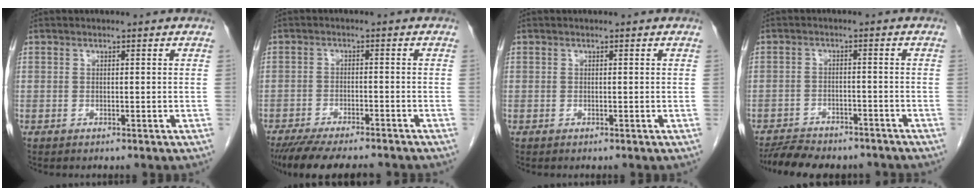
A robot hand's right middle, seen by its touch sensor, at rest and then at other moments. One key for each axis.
{"total": 12.9, "fx": -11.1, "fy": 2.4, "fz": 6.1, "tx": -0.101, "ty": -0.019, "tz": -0.160}
{"total": 0.0}
{"total": 10.6, "fx": -9.4, "fy": 3.2, "fz": 3.8, "tx": -0.064, "ty": 0.000, "tz": -0.131}